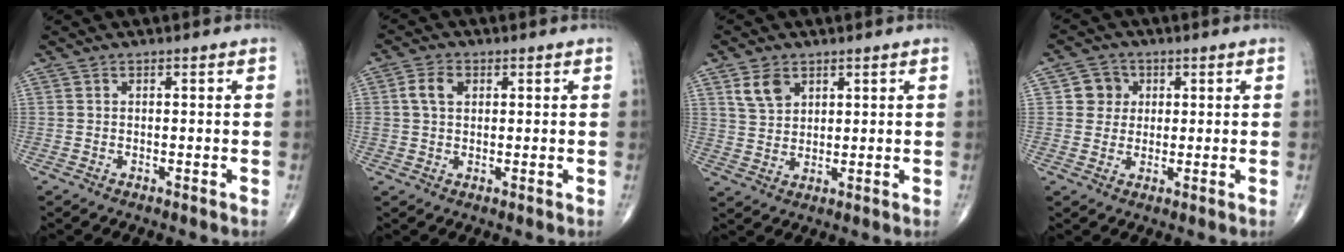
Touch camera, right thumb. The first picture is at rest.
{"total": 4.2, "force": [1.1, 3.0, 2.7], "torque": [-0.051, 0.005, 0.017]}
{"total": 5.3, "force": [2.8, 3.6, 2.7], "torque": [-0.037, -0.013, 0.059]}
{"total": 4.7, "force": [1.1, 4.5, 1.0], "torque": [0.013, 0.003, 0.012]}